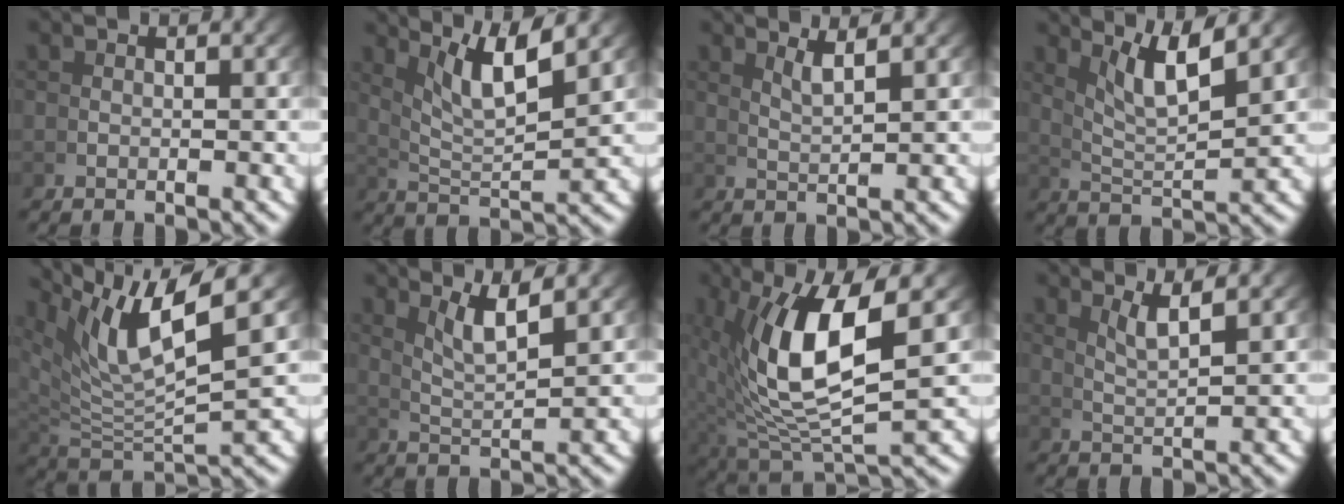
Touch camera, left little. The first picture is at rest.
{"total": 6.6, "force": [4.3, 1.5, 4.8], "torque": [-0.075, -0.001, 0.080]}
{"total": 2.6, "force": [2.1, -0.8, 1.3], "torque": [-0.019, -0.003, 0.044]}
{"total": 6.0, "force": [3.9, 1.2, 4.3], "torque": [-0.069, -0.003, 0.075]}
{"total": 10.3, "force": [5.0, 4.4, 7.9], "torque": [-0.158, 0.010, 0.087]}
{"total": 3.8, "force": [2.7, 0.0, 2.6], "torque": [-0.048, -0.006, 0.055]}
{"total": 11.0, "force": [0.8, 5.4, 9.6], "torque": [-0.187, -0.025, 0.042]}
{"total": 3.0, "force": [2.3, -0.5, 1.9], "torque": [-0.031, -0.002, 0.047]}